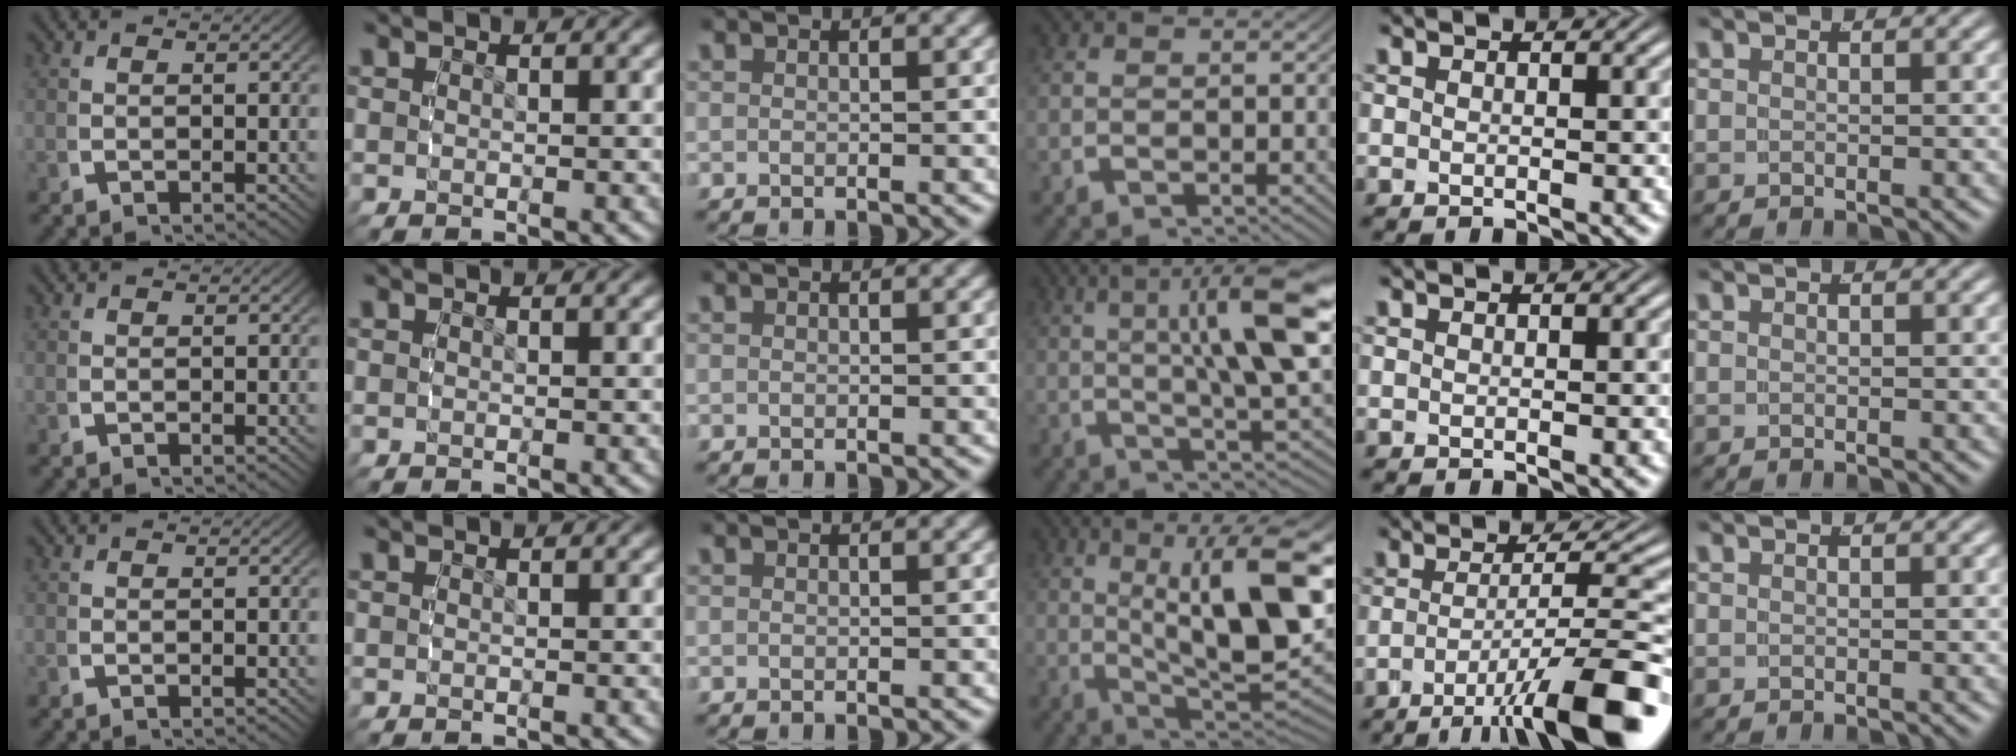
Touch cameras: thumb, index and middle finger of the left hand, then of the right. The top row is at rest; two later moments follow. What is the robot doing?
{"motion": "grasp_and_lifting", "object": "camera"}